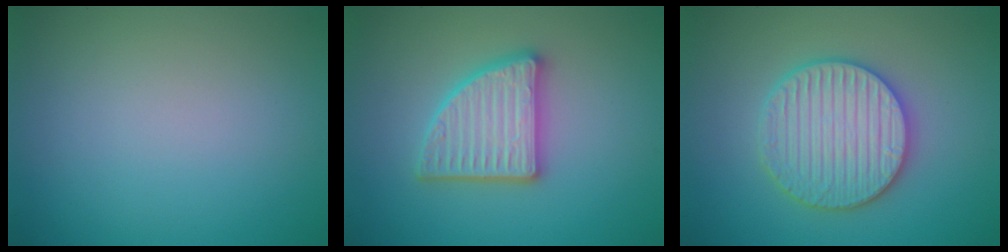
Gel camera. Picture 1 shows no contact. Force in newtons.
{"total": 4.9, "press": 4.8, "slide": 0.8}
{"total": 5.9, "press": 5.8, "slide": 1.1}